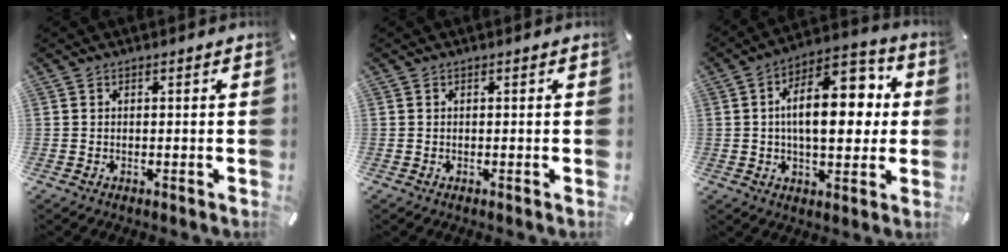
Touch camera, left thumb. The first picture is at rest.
{"total": 0.0}
{"total": 16.7, "force": [2.1, 8.9, 14.0], "torque": [-0.213, -0.005, 0.030]}